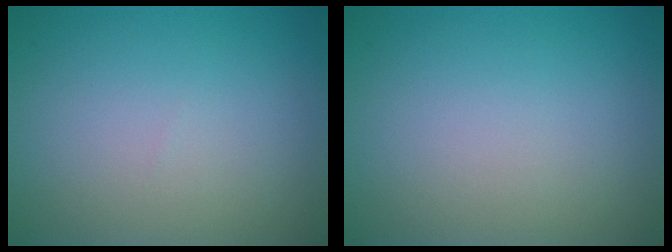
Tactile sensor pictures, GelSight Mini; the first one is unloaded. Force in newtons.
{"total": 0.0}